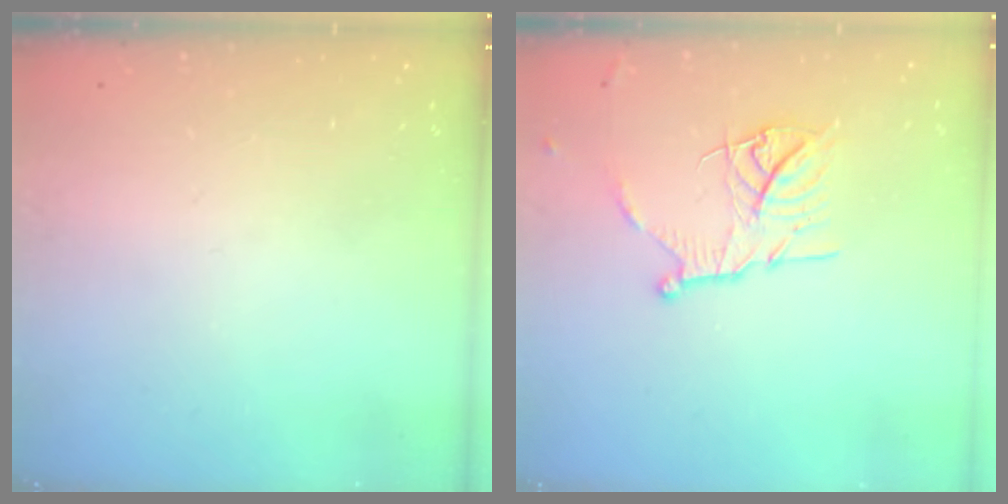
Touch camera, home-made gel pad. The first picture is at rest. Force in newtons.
{"total": 12.8, "press": 12.8, "slide": 1.1}